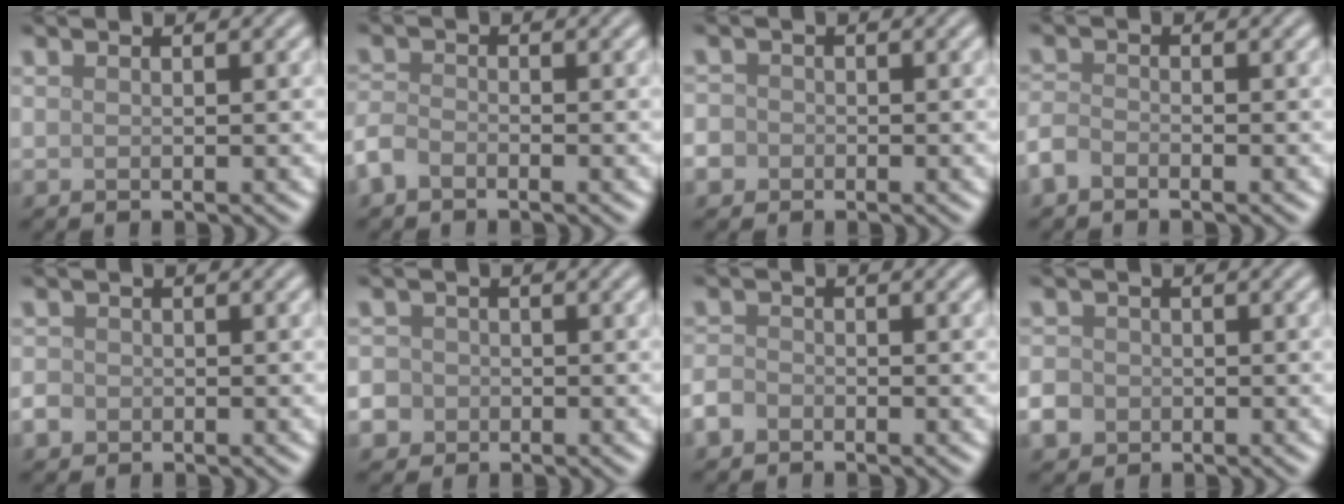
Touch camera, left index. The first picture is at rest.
{"total": 1.9, "force": [-1.4, 1.0, 0.8], "torque": [-0.016, 0.003, -0.037]}
{"total": 3.2, "force": [-1.2, 2.8, 0.8], "torque": [-0.004, 0.004, -0.041]}
{"total": 1.7, "force": [-1.3, 0.8, 0.7], "torque": [-0.013, 0.002, -0.034]}
{"total": 1.3, "force": [-0.5, 1.1, 0.3], "torque": [-0.001, -0.001, -0.014]}
{"total": 6.3, "force": [-2.5, 5.6, 1.5], "torque": [-0.039, -0.010, -0.073]}
{"total": 1.6, "force": [-1.1, 1.1, 0.5], "torque": [-0.005, 0.002, -0.029]}
{"total": 2.8, "force": [-1.1, 2.4, 0.9], "torque": [-0.015, -0.004, -0.023]}